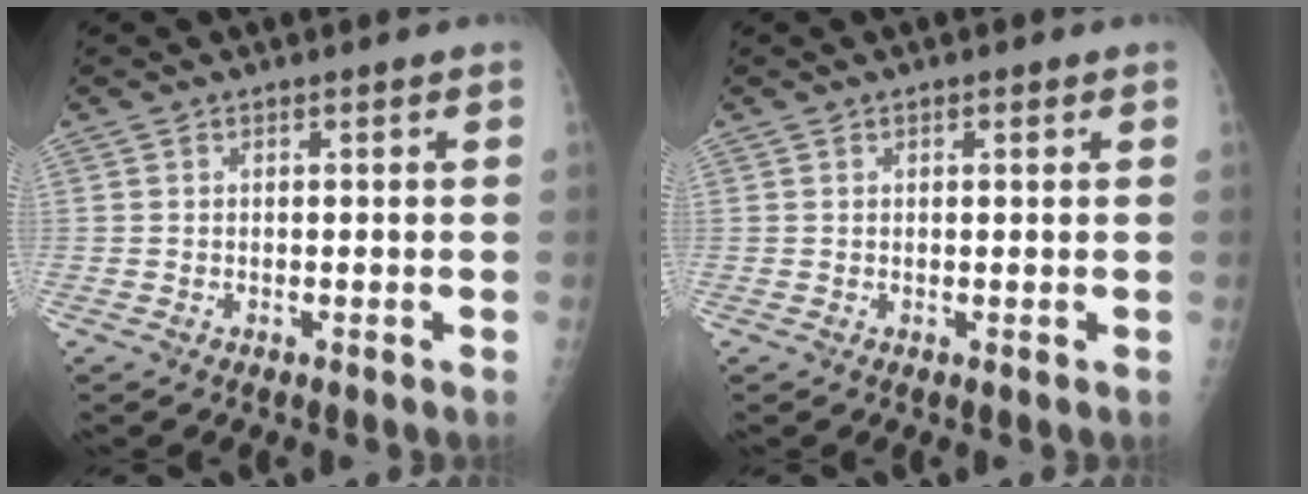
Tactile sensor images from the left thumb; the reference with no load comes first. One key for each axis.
{"total": 0.8, "fx": 0.4, "fy": 0.3, "fz": 0.6, "tx": -0.009, "ty": 0.000, "tz": 0.006}